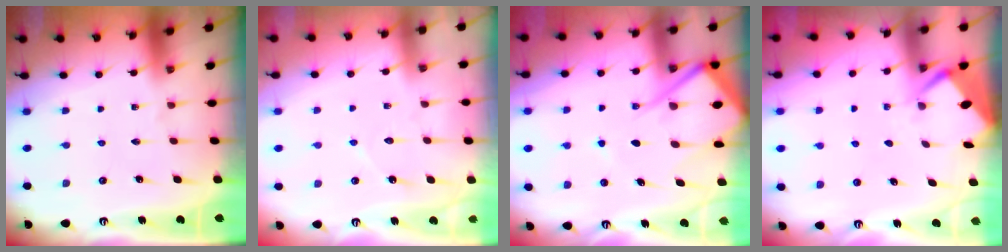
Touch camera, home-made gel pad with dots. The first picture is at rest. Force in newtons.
{"total": 4.9, "press": 4.9, "slide": 0.5}
{"total": 11.0, "press": 10.9, "slide": 1.4}
{"total": 2.6, "press": 2.6, "slide": 0.4}